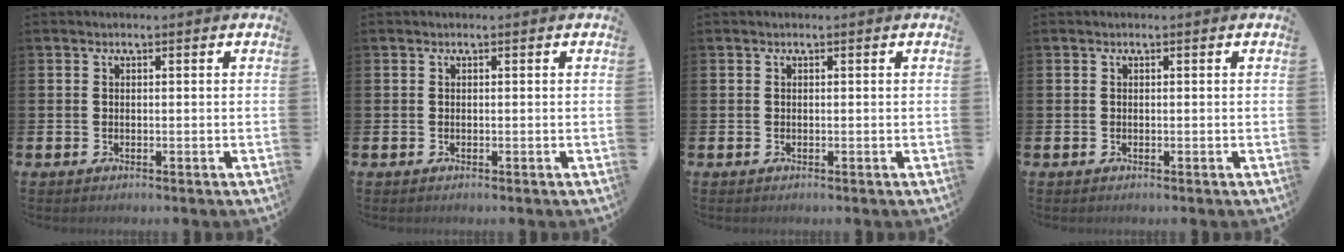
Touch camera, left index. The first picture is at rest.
{"total": 0.0}
{"total": 0.0}
{"total": 0.0}